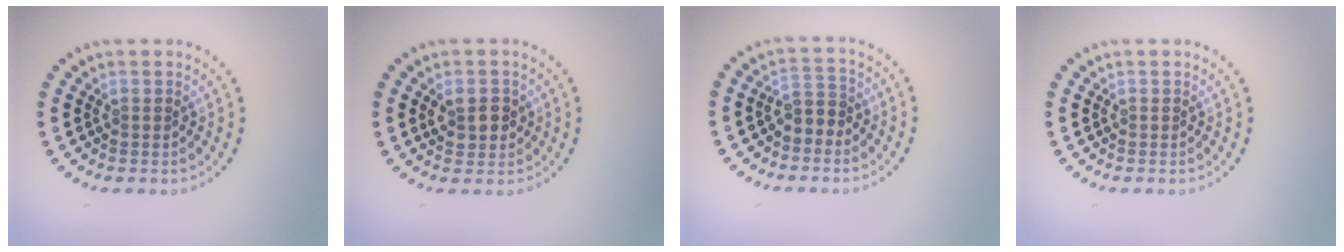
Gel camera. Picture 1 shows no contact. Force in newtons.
{"total": 2.5, "press": 2.5, "slide": 0.4}
{"total": 1.8, "press": 1.6, "slide": 0.9}
{"total": 0.0}